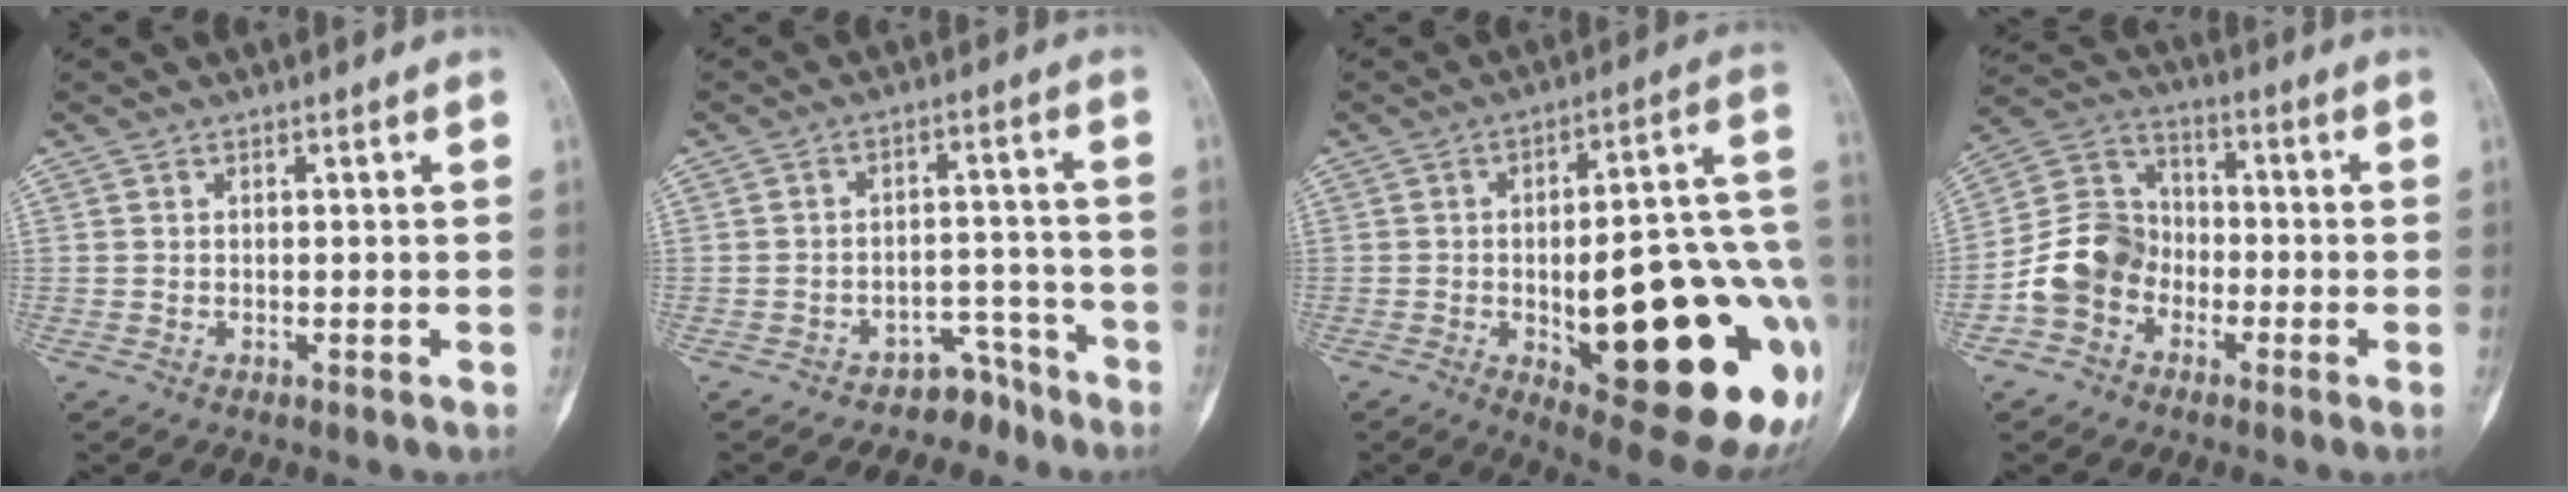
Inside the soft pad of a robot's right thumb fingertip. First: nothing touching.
{"total": 5.5, "force": [-4.5, 3.1, -0.2], "torque": [0.032, 0.080, -0.067]}
{"total": 29.7, "force": [-7.7, 10.4, 26.8], "torque": [-0.280, 0.021, -0.084]}
{"total": 11.0, "force": [-3.8, 9.0, 5.0], "torque": [-0.077, 0.048, -0.081]}